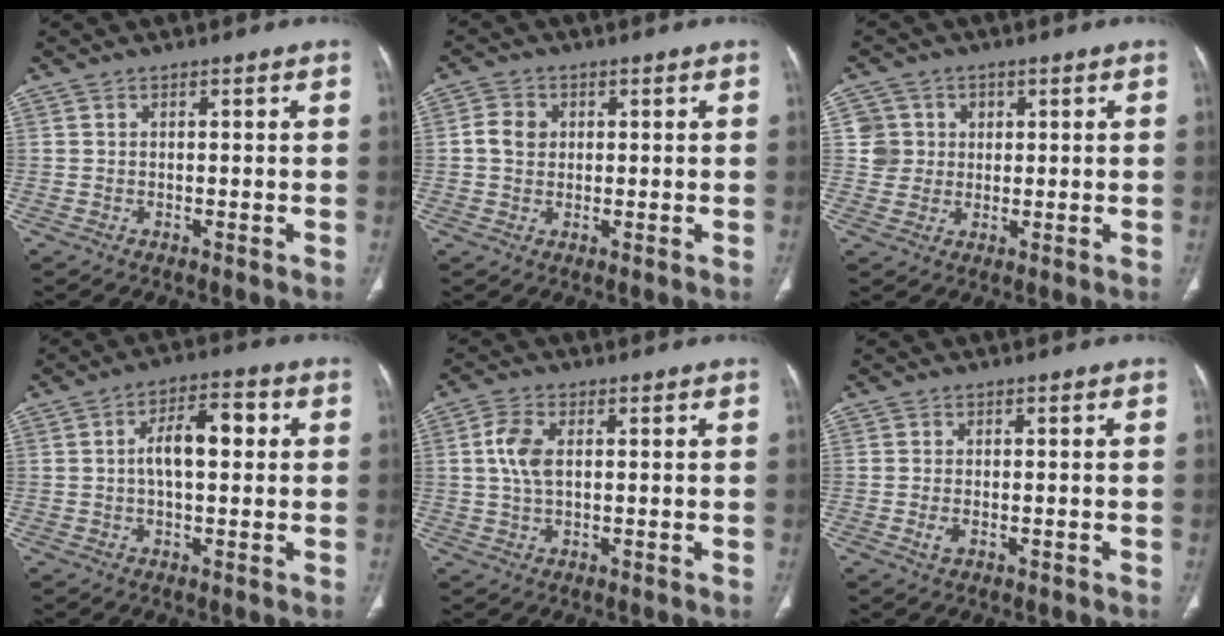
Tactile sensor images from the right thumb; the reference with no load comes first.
{"total": 4.1, "force": [0.5, 3.5, 2.1], "torque": [-0.030, 0.005, 0.007]}
{"total": 5.3, "force": [1.1, 5.1, 0.4], "torque": [0.026, 0.003, 0.018]}
{"total": 8.4, "force": [1.0, 4.0, 7.3], "torque": [-0.116, 0.022, 0.009]}
{"total": 5.6, "force": [0.9, 3.0, 4.6], "torque": [-0.108, 0.006, 0.016]}
{"total": 1.9, "force": [-0.6, 1.1, 1.5], "torque": [-0.033, 0.002, -0.010]}